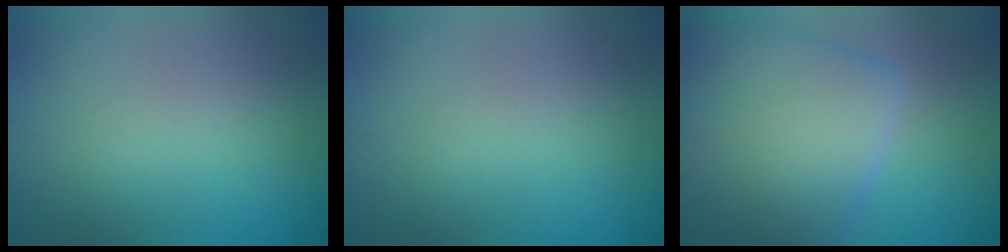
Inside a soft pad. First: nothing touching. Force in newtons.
{"total": 0.0}
{"total": 10.8, "press": 10.8, "slide": 0.4}